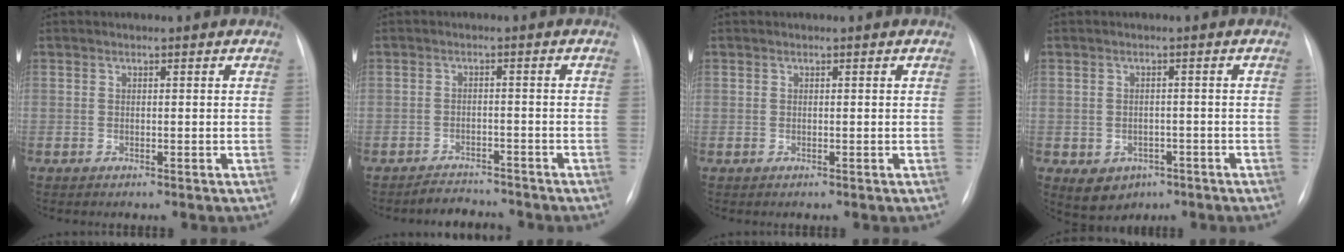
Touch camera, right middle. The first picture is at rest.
{"total": 3.7, "force": [-3.5, 1.0, -0.1], "torque": [-0.002, -0.004, -0.054]}
{"total": 0.0}
{"total": 5.4, "force": [-2.5, 4.3, 2.0], "torque": [-0.033, 0.006, -0.023]}